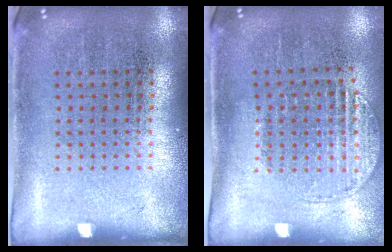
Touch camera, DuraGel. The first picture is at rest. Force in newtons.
{"total": 1.3, "press": 1.1, "slide": 0.7}